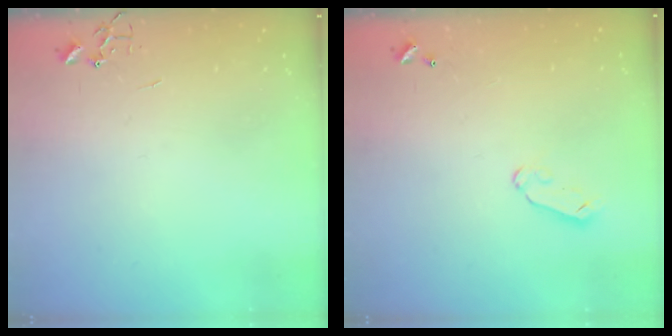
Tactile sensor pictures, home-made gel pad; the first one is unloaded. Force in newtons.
{"total": 5.9, "press": 5.9, "slide": 0.6}